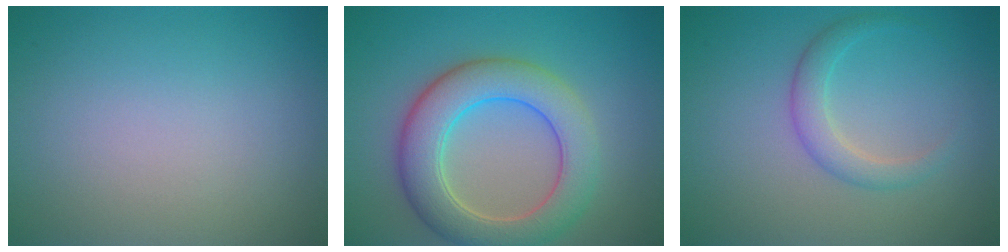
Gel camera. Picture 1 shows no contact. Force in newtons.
{"total": 7.1, "press": 7.1, "slide": 0.4}
{"total": 2.2, "press": 2.2, "slide": 0.1}